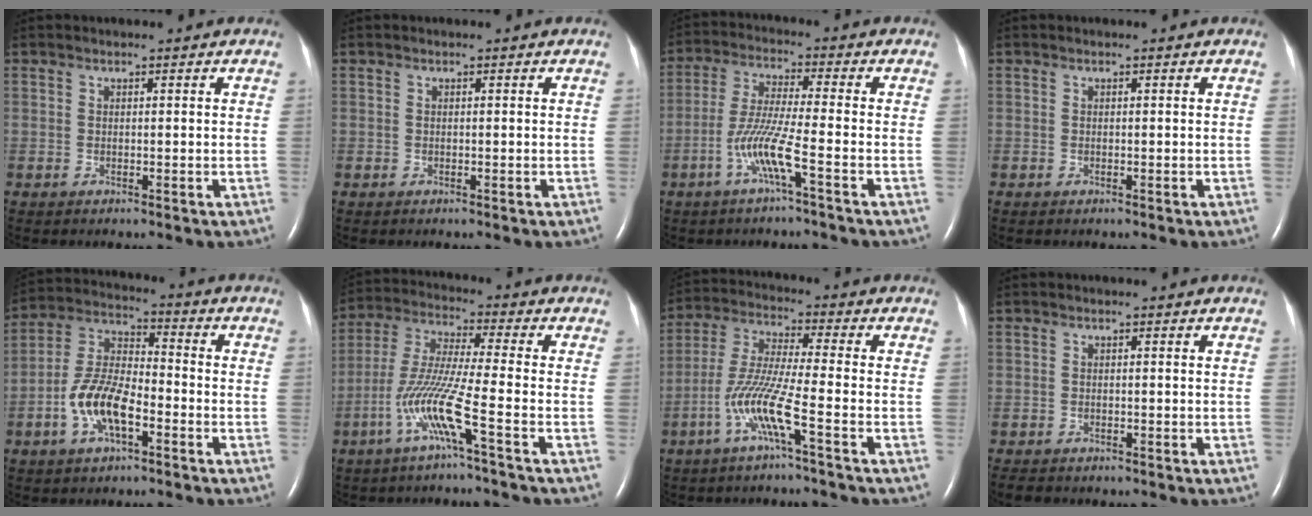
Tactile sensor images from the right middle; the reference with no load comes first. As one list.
[{"total": 0.0}, {"total": 7.3, "force": [-3.2, -0.7, 6.5], "torque": [-0.136, -0.002, -0.068]}, {"total": 0.0}, {"total": 10.1, "force": [-4.0, 4.0, 8.4], "torque": [-0.184, 0.014, -0.077]}, {"total": 9.8, "force": [-4.4, -1.2, 8.7], "torque": [-0.185, -0.004, -0.093]}, {"total": 8.9, "force": [-4.0, -0.7, 7.9], "torque": [-0.170, 0.000, -0.085]}, {"total": 2.6, "force": [-2.2, 0.9, 0.9], "torque": [-0.016, -0.005, -0.029]}]